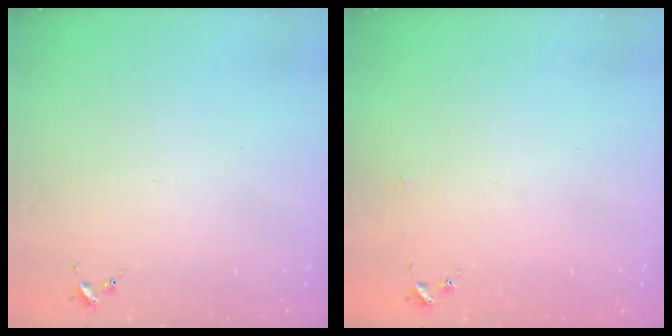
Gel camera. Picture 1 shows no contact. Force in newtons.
{"total": 2.5, "press": 2.5, "slide": 0.2}